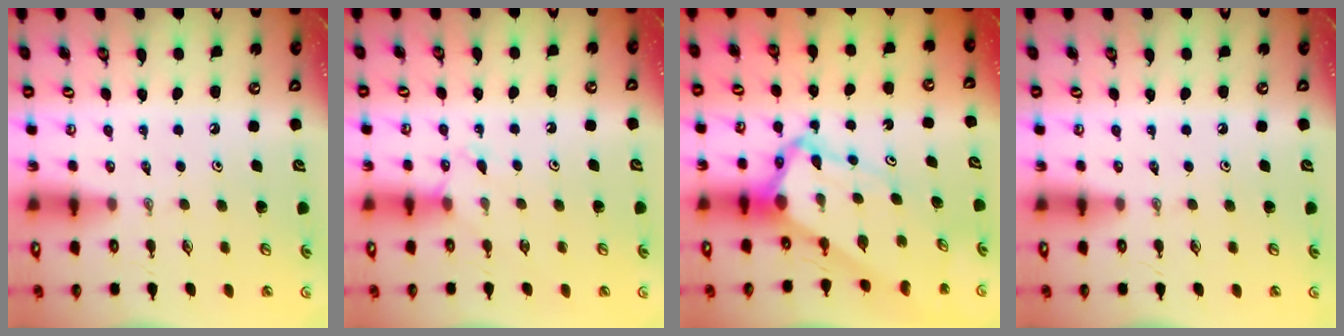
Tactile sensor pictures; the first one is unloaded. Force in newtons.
{"total": 6.5, "press": 6.4, "slide": 0.6}
{"total": 9.3, "press": 9.2, "slide": 1.0}
{"total": 0.0}